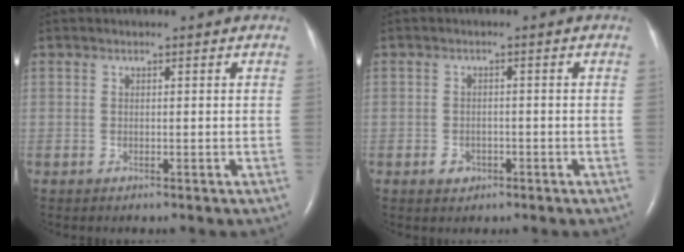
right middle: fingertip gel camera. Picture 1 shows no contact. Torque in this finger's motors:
{"motor_torque": [0.25, -0.07, 0.19, 0.05]}